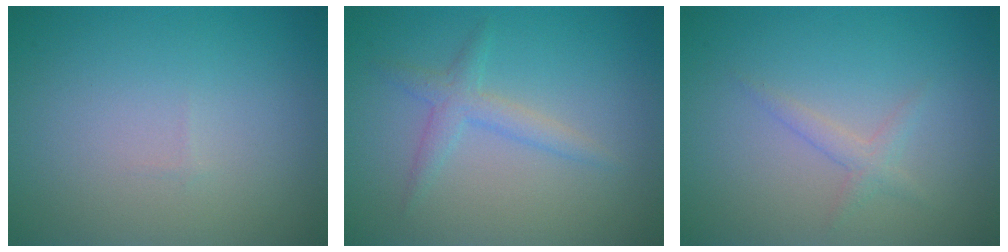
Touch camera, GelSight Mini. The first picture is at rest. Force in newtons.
{"total": 1.9, "press": 1.9, "slide": 0.1}
{"total": 1.4, "press": 1.4, "slide": 0.1}